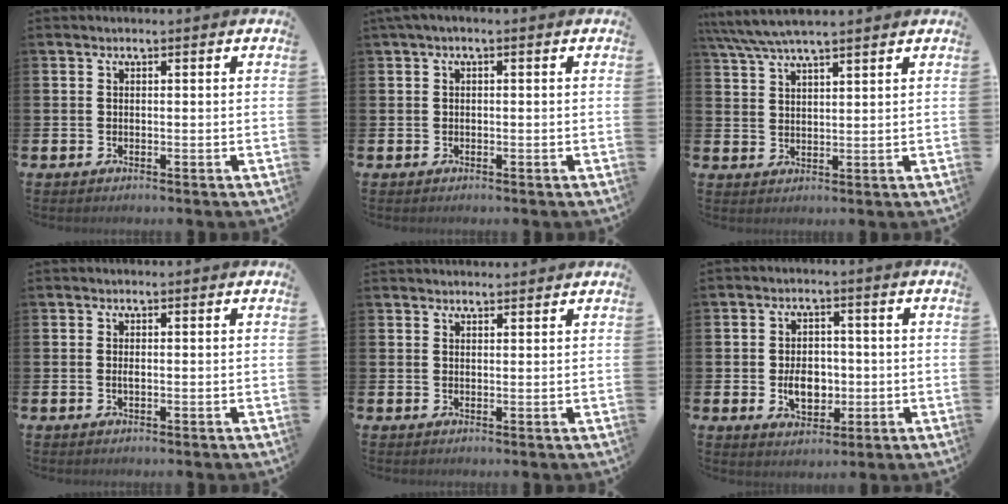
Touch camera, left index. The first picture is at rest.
{"total": 0.7, "force": [-0.2, 0.2, 0.6], "torque": [-0.019, 0.004, -0.003]}
{"total": 5.5, "force": [5.0, 0.6, 2.3], "torque": [-0.066, -0.013, 0.091]}
{"total": 0.6, "force": [0.0, 0.2, 0.6], "torque": [-0.009, -0.002, -0.002]}
{"total": 1.9, "force": [1.9, 0.3, 0.0], "torque": [0.005, -0.008, 0.033]}
{"total": 5.1, "force": [-0.6, 3.7, 3.5], "torque": [-0.052, 0.002, -0.016]}